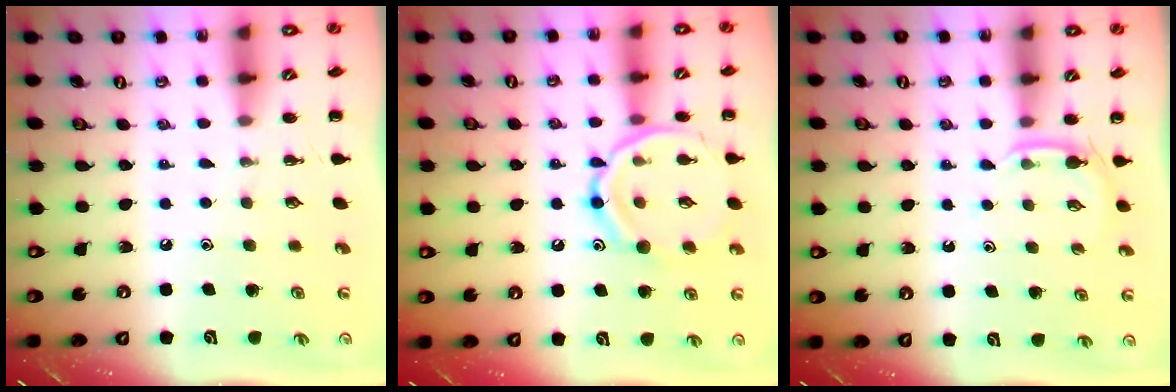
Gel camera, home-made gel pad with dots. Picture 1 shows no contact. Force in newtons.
{"total": 14.2, "press": 14.2, "slide": 1.4}
{"total": 3.1, "press": 2.9, "slide": 1.1}